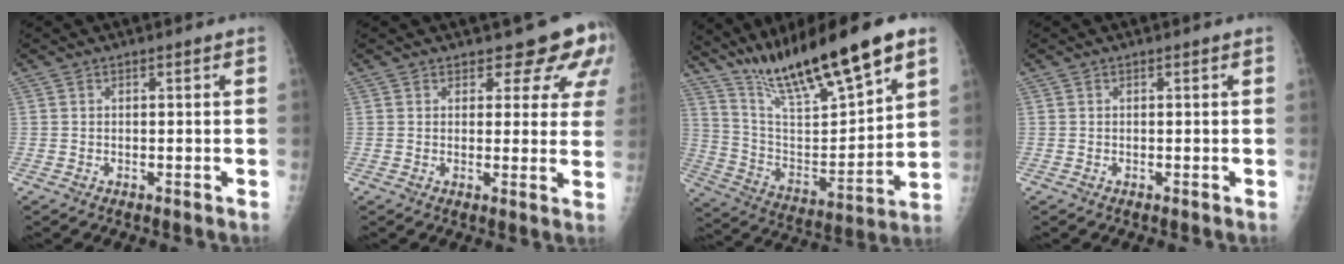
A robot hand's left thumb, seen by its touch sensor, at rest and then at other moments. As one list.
[{"total": 8.7, "force": [6.5, 4.0, 4.1], "torque": [-0.007, -0.035, 0.062]}, {"total": 23.3, "force": [16.6, 4.4, 15.7], "torque": [-0.250, -0.062, 0.298]}, {"total": 0.0}]